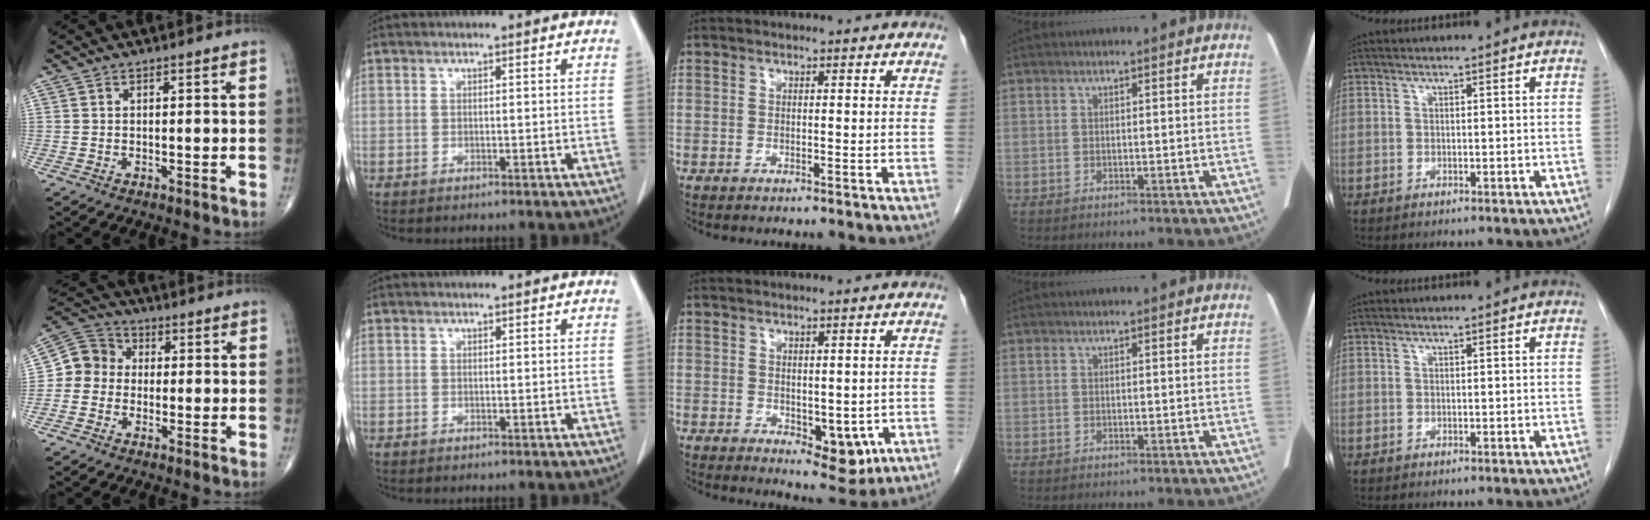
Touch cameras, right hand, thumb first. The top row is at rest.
{"thumb": {"total": 7.2, "force": [-0.6, 6.5, 2.9], "torque": [-0.032, 0.027, -0.028]}, "middle": {"total": 5.9, "force": [-1.4, 2.9, 5.0], "torque": [-0.055, -0.013, -0.005]}}